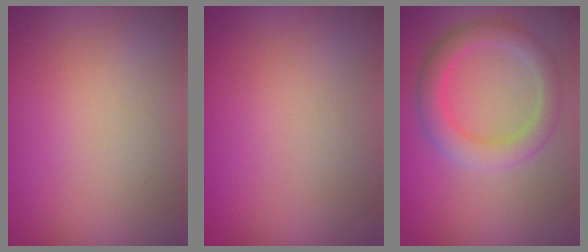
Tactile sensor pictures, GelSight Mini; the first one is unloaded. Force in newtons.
{"total": 0.0}
{"total": 3.7, "press": 3.7, "slide": 0.3}